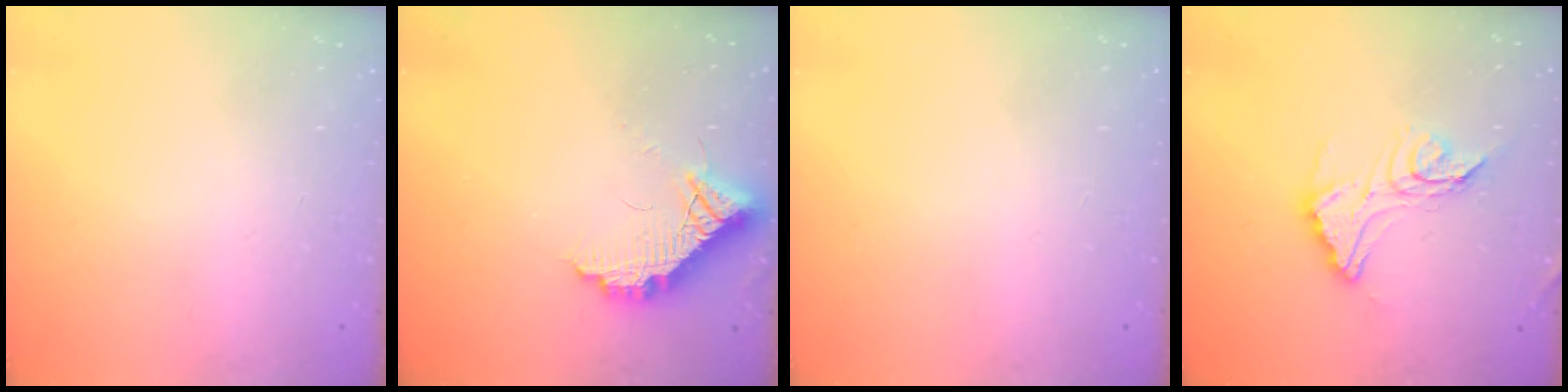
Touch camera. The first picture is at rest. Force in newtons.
{"total": 10.4, "press": 10.4, "slide": 0.6}
{"total": 0.0}
{"total": 13.6, "press": 13.6, "slide": 1.1}